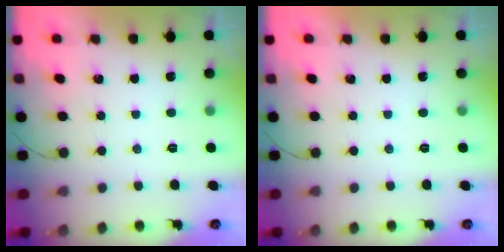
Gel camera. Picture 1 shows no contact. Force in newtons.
{"total": 0.0}